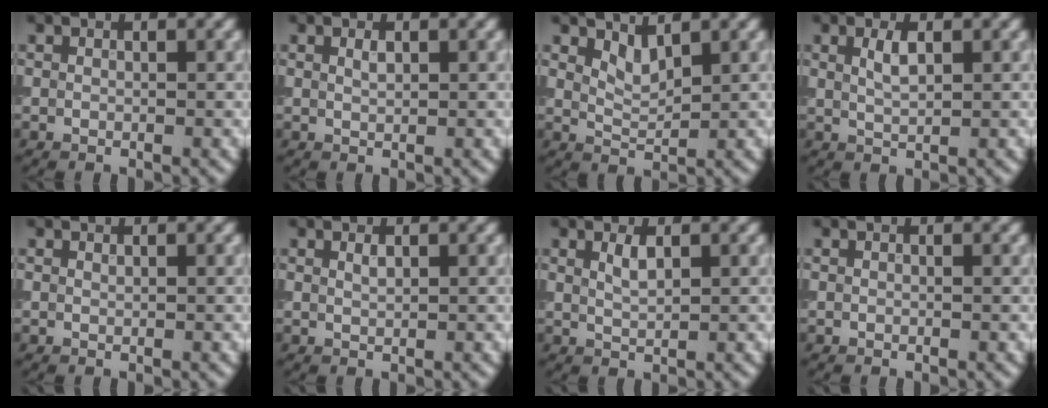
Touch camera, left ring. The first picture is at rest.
{"total": 0.8, "force": [0.4, 0.3, 0.6], "torque": [-0.013, 0.000, 0.009]}
{"total": 1.8, "force": [1.4, 0.6, 1.1], "torque": [-0.023, -0.009, 0.031]}
{"total": 1.9, "force": [0.8, 0.7, 1.6], "torque": [-0.033, 0.000, 0.017]}
{"total": 0.0}
{"total": 0.7, "force": [0.5, 0.2, 0.5], "torque": [-0.010, 0.000, 0.010]}
{"total": 1.5, "force": [0.8, 0.5, 1.2], "torque": [-0.026, 0.000, 0.016]}
{"total": 0.0}